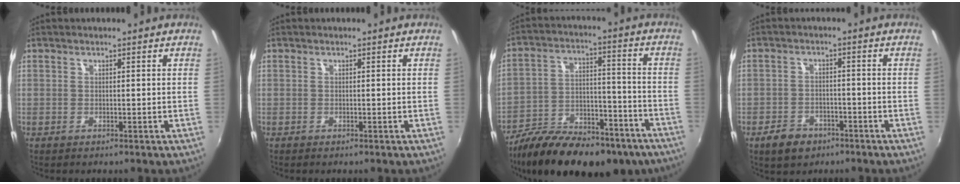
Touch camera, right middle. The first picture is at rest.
{"total": 0.0}
{"total": 26.1, "force": [-18.9, 11.2, 14.1], "torque": [-0.255, -0.005, -0.269]}
{"total": 6.1, "force": [-4.1, 3.8, 2.4], "torque": [-0.070, 0.004, -0.061]}